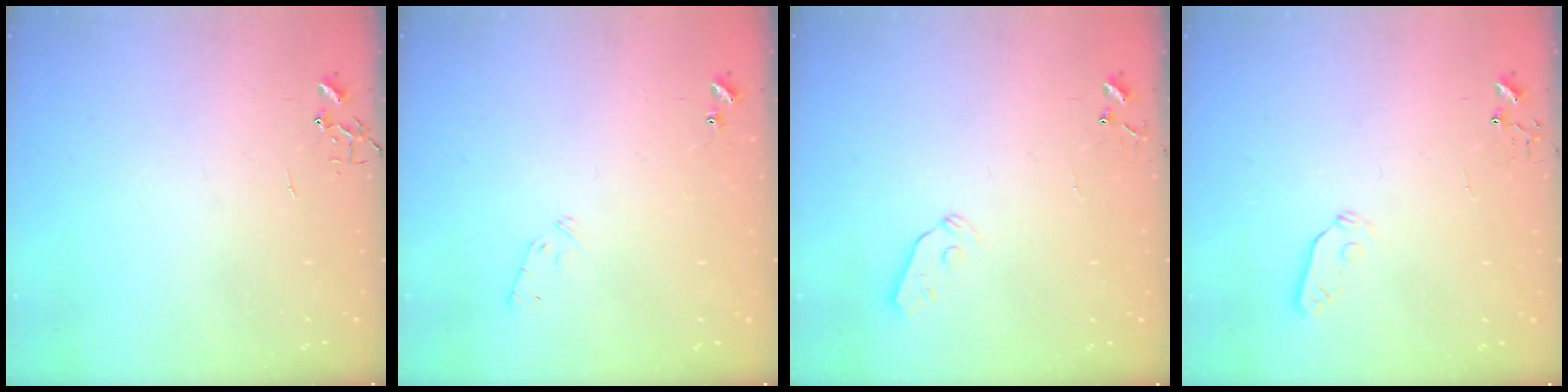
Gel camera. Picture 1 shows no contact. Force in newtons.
{"total": 6.7, "press": 6.7, "slide": 1.0}
{"total": 3.7, "press": 3.6, "slide": 0.7}
{"total": 4.2, "press": 4.2, "slide": 0.5}